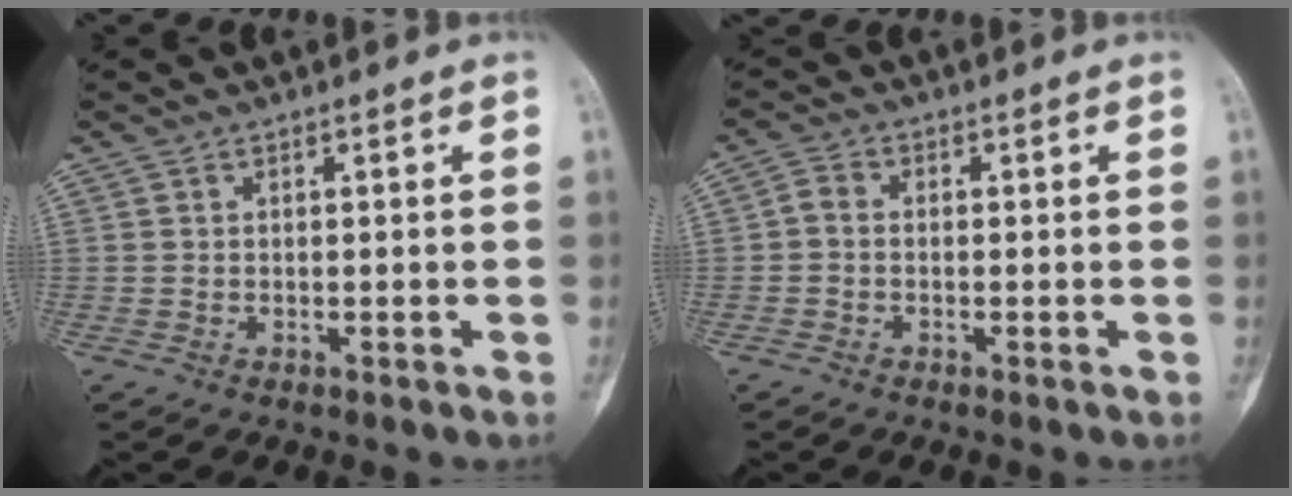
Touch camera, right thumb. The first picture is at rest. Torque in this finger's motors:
{"motor_torque": [0.01, 0.04, 0.55, -0.06, -0.01]}